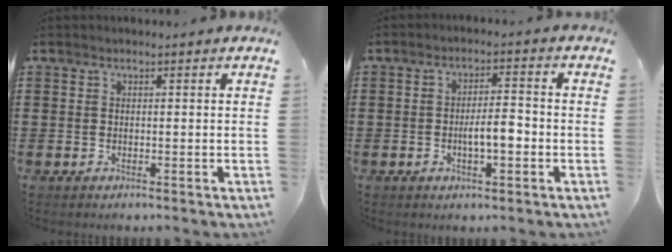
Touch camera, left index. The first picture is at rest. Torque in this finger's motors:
{"motor_torque": [0.50, 0.42, 0.52, 0.07]}